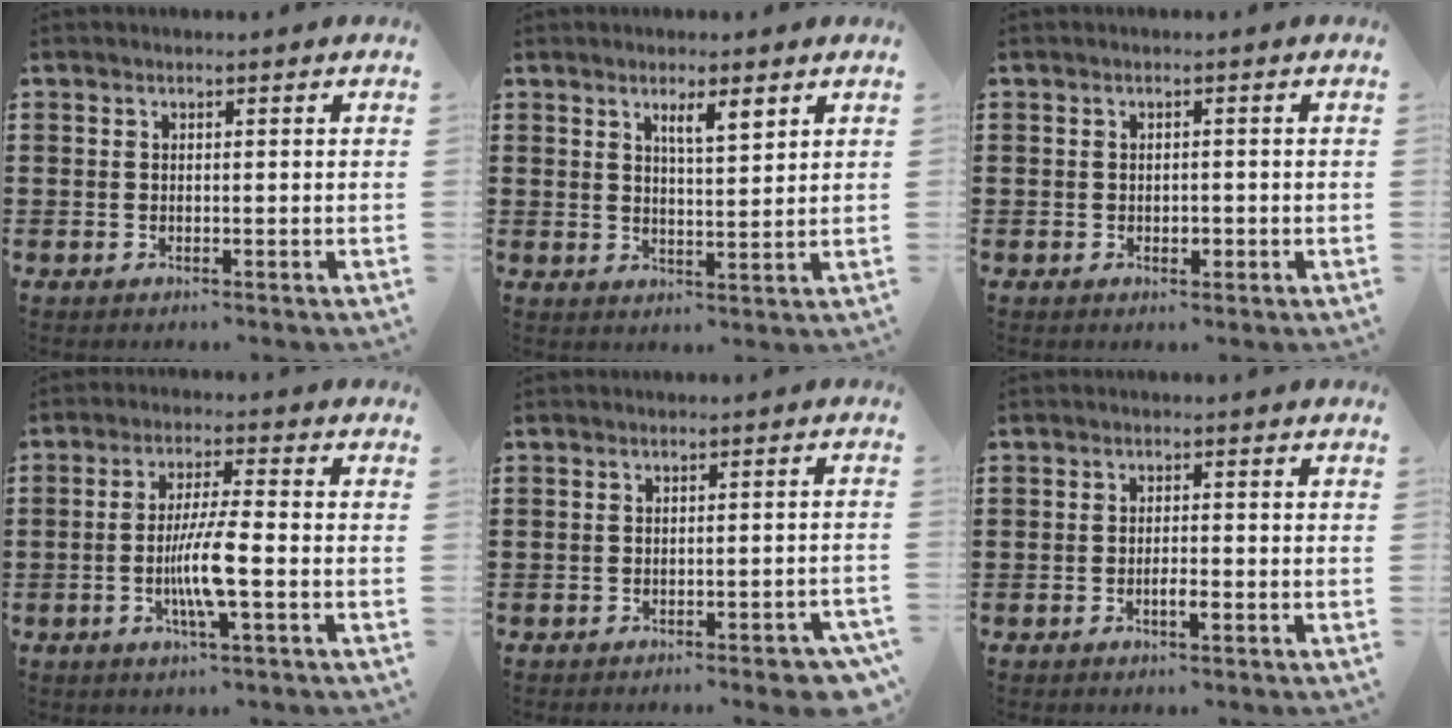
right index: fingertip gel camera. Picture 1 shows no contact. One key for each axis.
{"total": 3.8, "fx": 2.4, "fy": 0.8, "fz": 2.9, "tx": -0.045, "ty": -0.002, "tz": 0.036}
{"total": 1.2, "fx": -0.4, "fy": 0.9, "fz": 0.7, "tx": -0.016, "ty": 0.001, "tz": -0.008}
{"total": 7.5, "fx": -2.1, "fy": 0.8, "fz": 7.2, "tx": -0.141, "ty": -0.012, "tz": -0.043}
{"total": 3.1, "fx": -2.5, "fy": 0.2, "fz": 1.8, "tx": -0.031, "ty": -0.005, "tz": -0.046}
{"total": 1.8, "fx": -0.9, "fy": 0.5, "fz": 1.4, "tx": -0.027, "ty": -0.001, "tz": -0.016}